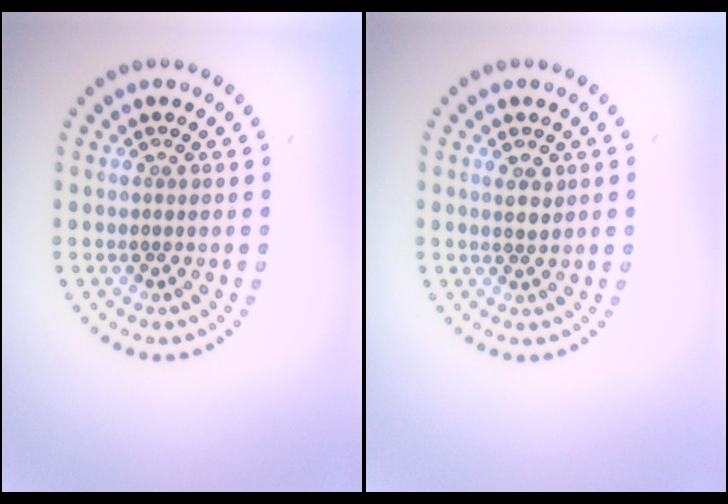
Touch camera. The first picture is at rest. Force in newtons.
{"total": 1.5, "press": 1.4, "slide": 0.6}